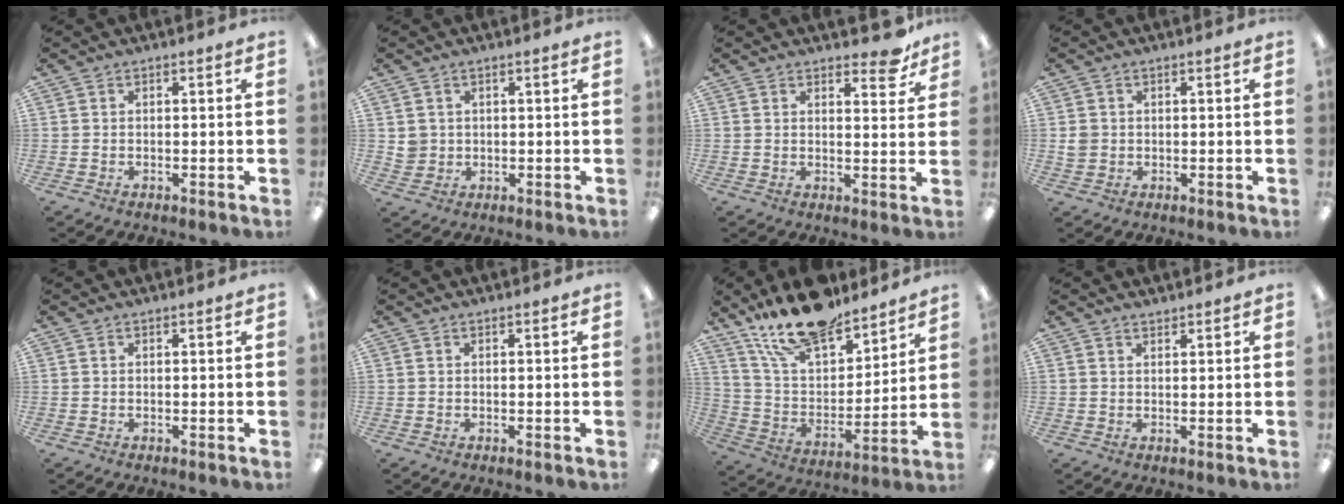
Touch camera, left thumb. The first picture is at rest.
{"total": 3.1, "force": [1.0, 2.9, 0.4], "torque": [-0.006, 0.002, 0.019]}
{"total": 6.4, "force": [5.0, 2.4, 3.1], "torque": [-0.025, -0.030, 0.082]}
{"total": 2.3, "force": [0.2, 2.1, 0.8], "torque": [-0.007, 0.002, 0.001]}
{"total": 0.0}
{"total": 0.0}
{"total": 18.6, "force": [15.3, 7.1, 7.7], "torque": [-0.156, -0.092, 0.276]}
{"total": 1.4, "force": [1.3, 0.3, 0.1], "torque": [-0.003, -0.002, 0.026]}